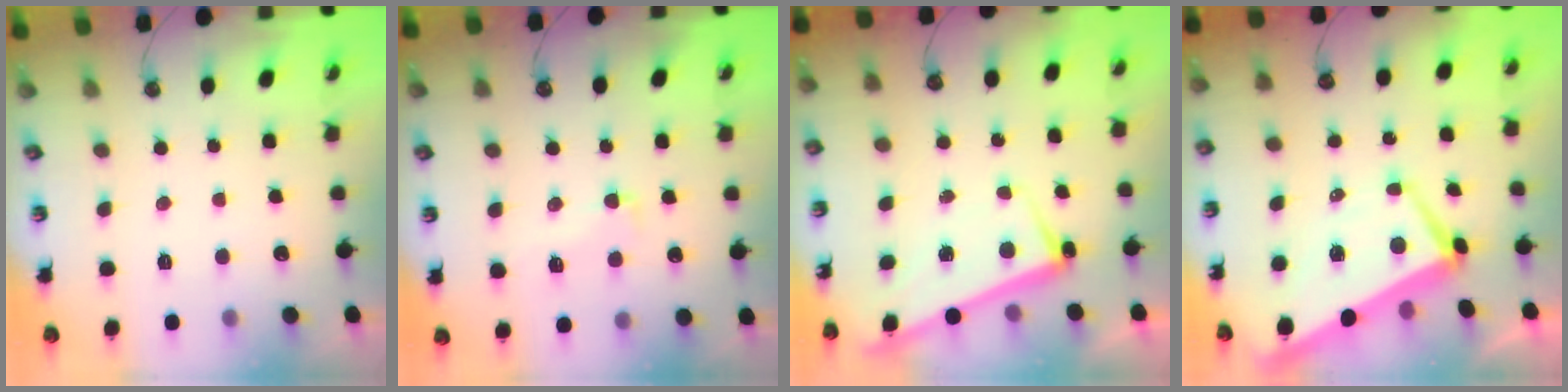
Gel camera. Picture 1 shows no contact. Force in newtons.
{"total": 1.5, "press": 0.7, "slide": 1.3}
{"total": 2.6, "press": 2.5, "slide": 0.7}
{"total": 2.1, "press": 1.9, "slide": 0.9}